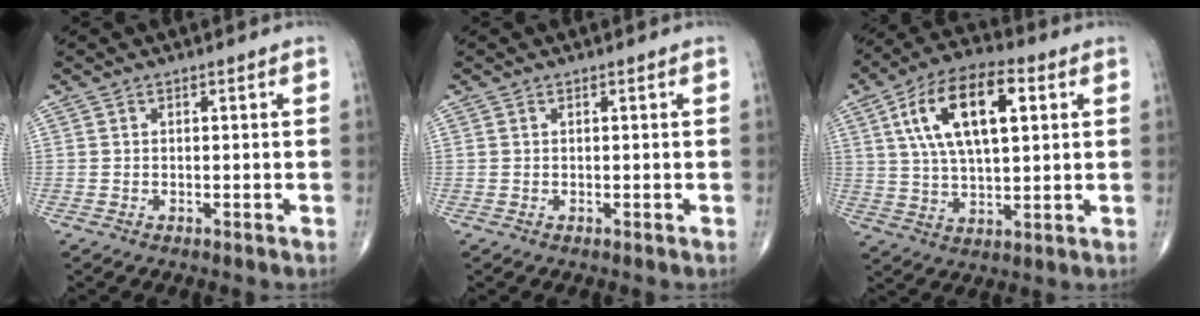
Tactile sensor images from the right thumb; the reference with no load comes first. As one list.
[{"total": 0.0}, {"total": 16.6, "force": [5.1, 7.5, 13.9], "torque": [-0.243, 0.007, 0.087]}]